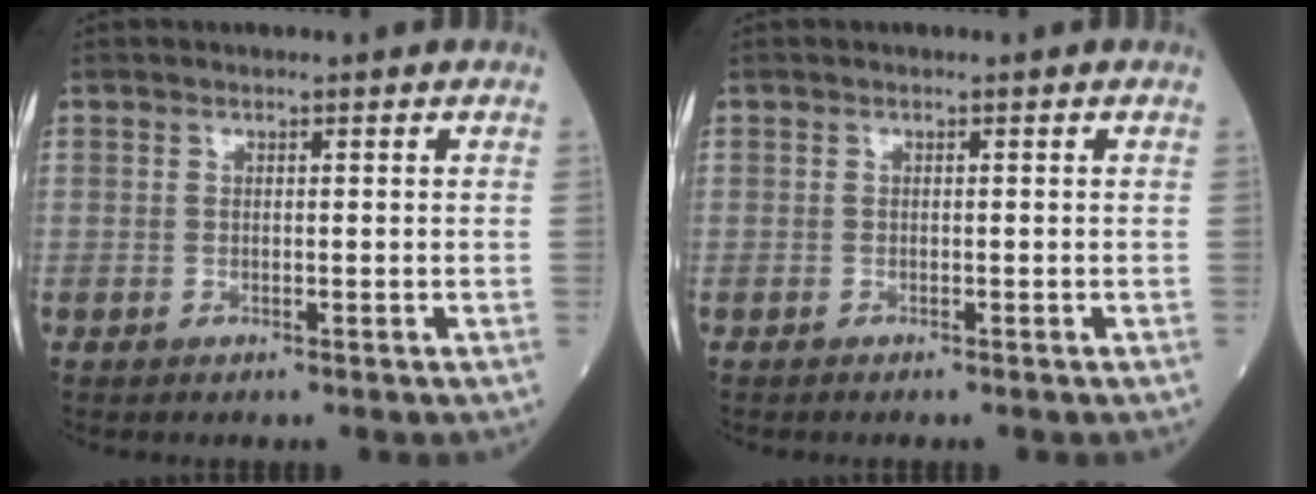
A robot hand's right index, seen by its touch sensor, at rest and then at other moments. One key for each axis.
{"total": 0.5, "fx": -0.5, "fy": 0.0, "fz": -0.1, "tx": 0.006, "ty": -0.001, "tz": -0.011}